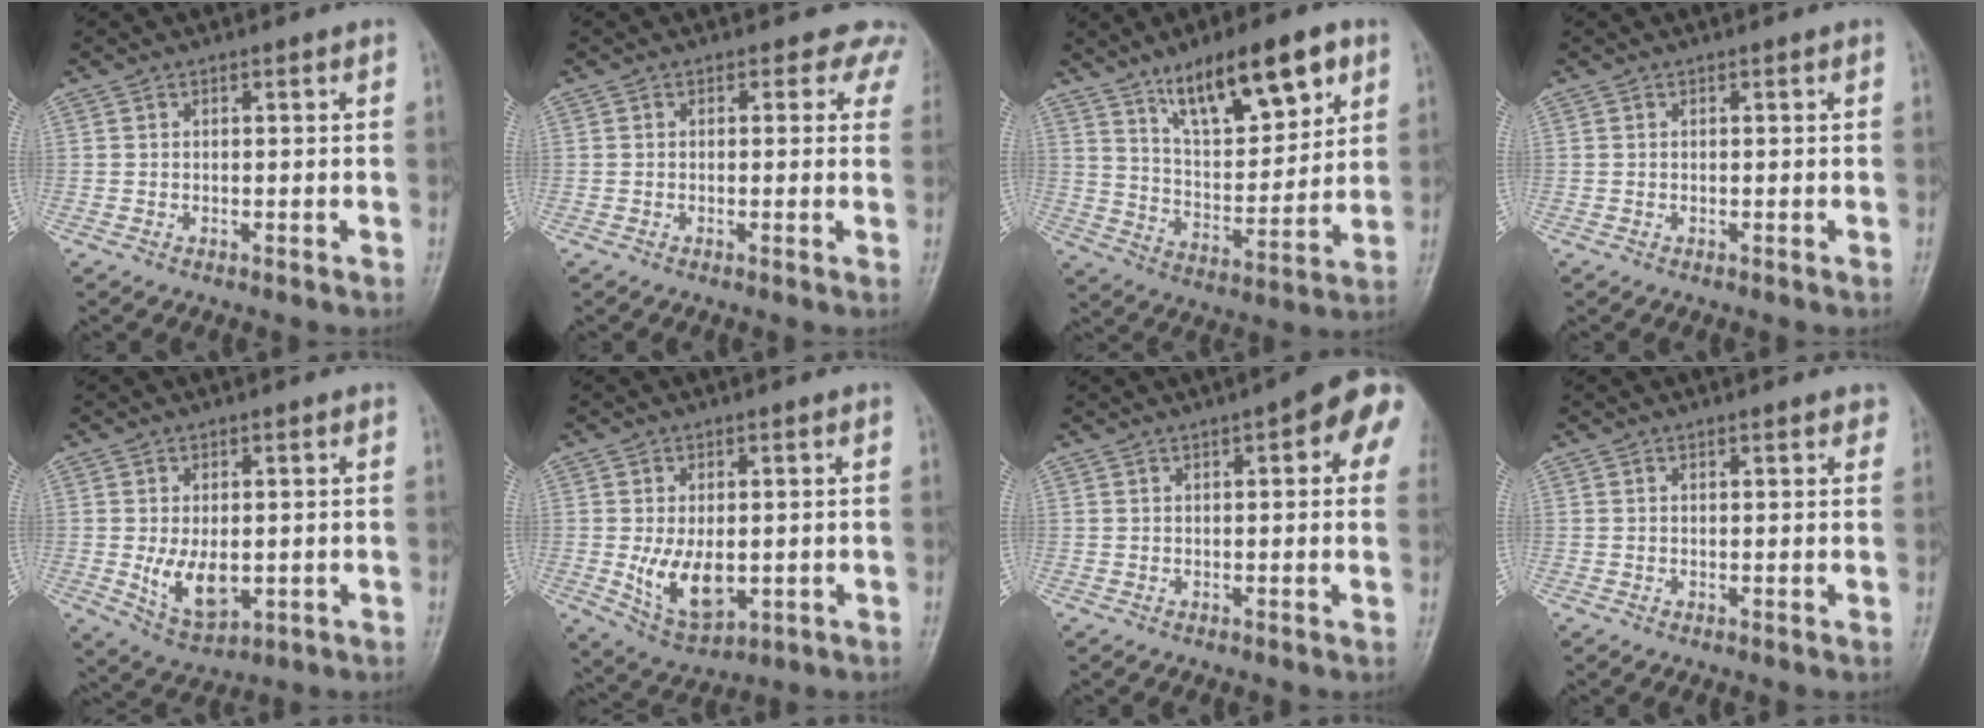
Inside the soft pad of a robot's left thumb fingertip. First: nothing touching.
{"total": 4.0, "force": [3.0, 2.6, 0.6], "torque": [0.031, -0.009, 0.005]}
{"total": 17.6, "force": [10.0, 6.6, 12.8], "torque": [-0.167, -0.040, 0.171]}
{"total": 0.0}
{"total": 7.2, "force": [-0.7, 4.3, 5.7], "torque": [-0.085, -0.017, 0.002]}
{"total": 8.6, "force": [-1.0, 5.1, 6.9], "torque": [-0.107, -0.017, -0.001]}
{"total": 10.5, "force": [4.1, 3.4, 9.1], "torque": [-0.087, 0.007, 0.038]}
{"total": 2.1, "force": [1.6, 0.8, 1.2], "torque": [-0.001, 0.000, 0.014]}